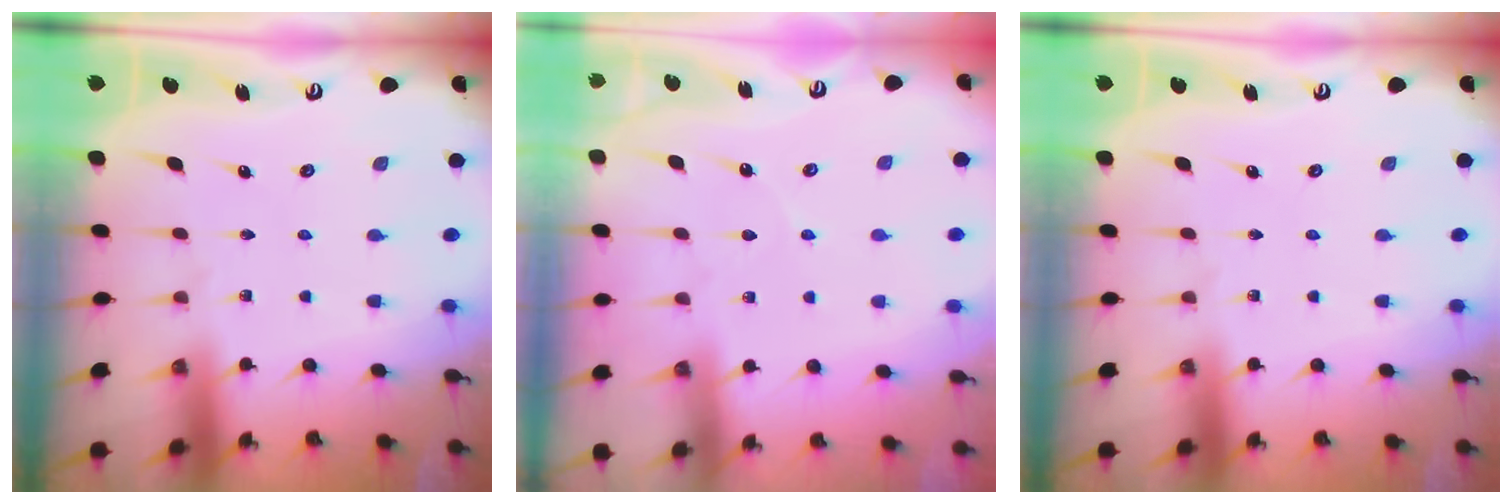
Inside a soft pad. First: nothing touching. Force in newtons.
{"total": 2.7, "press": 2.7, "slide": 0.3}
{"total": 0.0}